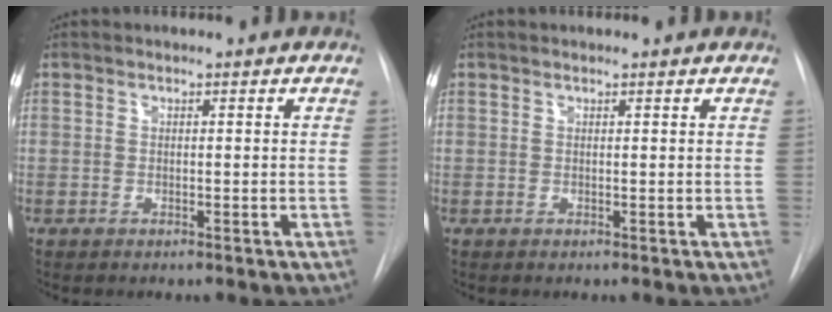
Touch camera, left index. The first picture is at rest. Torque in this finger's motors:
{"motor_torque": [0.38, -0.45, -0.02, -0.01]}